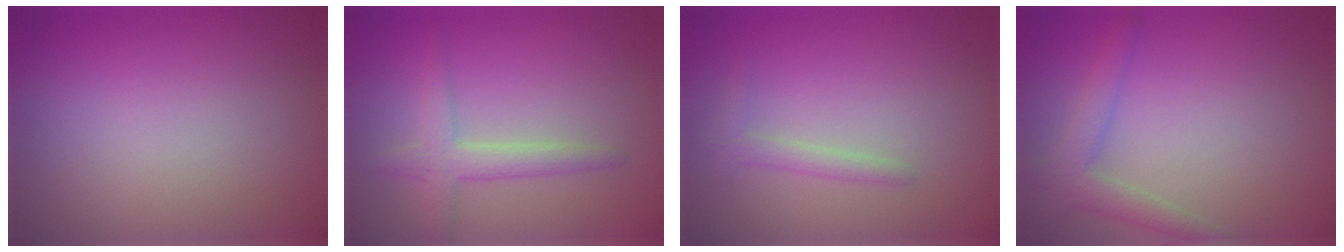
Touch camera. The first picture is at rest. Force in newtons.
{"total": 3.0, "press": 3.0, "slide": 0.1}
{"total": 1.6, "press": 1.6, "slide": 0.1}
{"total": 2.9, "press": 2.9, "slide": 0.2}